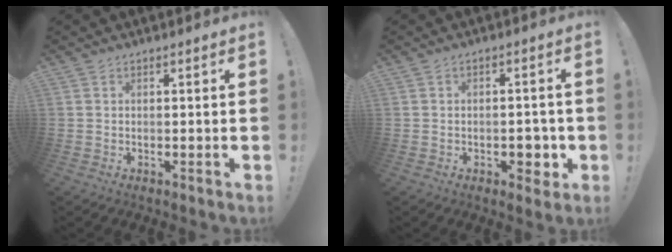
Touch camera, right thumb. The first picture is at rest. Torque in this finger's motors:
{"motor_torque": [0.49, 0.29, 0.63, -0.64, -0.04]}